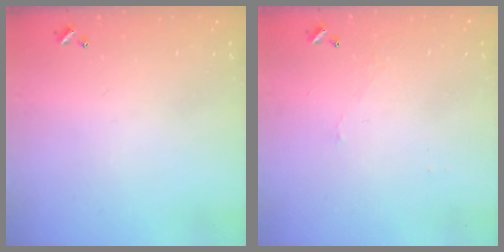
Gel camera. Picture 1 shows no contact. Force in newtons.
{"total": 0.0}